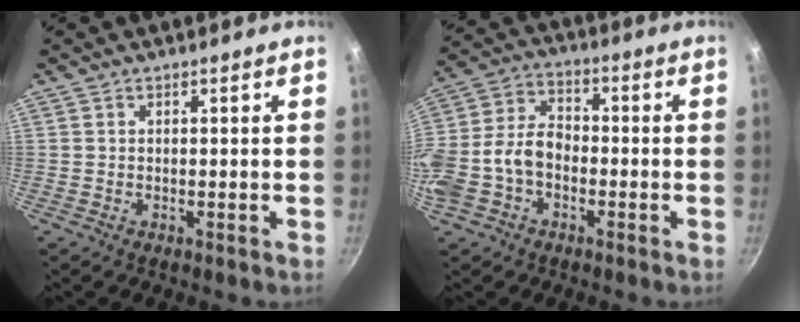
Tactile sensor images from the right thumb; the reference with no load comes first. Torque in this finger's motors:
{"motor_torque": [2.24, 2.20, 1.48, -0.98, 0.65]}